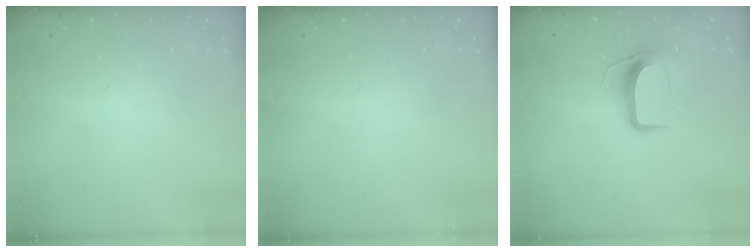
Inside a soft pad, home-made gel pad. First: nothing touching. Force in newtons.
{"total": 0.0}
{"total": 9.5, "press": 9.5, "slide": 0.3}